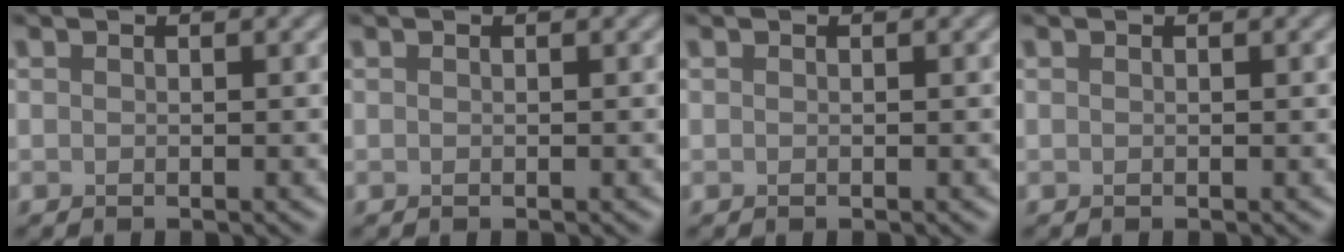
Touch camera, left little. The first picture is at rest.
{"total": 0.0}
{"total": 0.0}
{"total": 0.0}